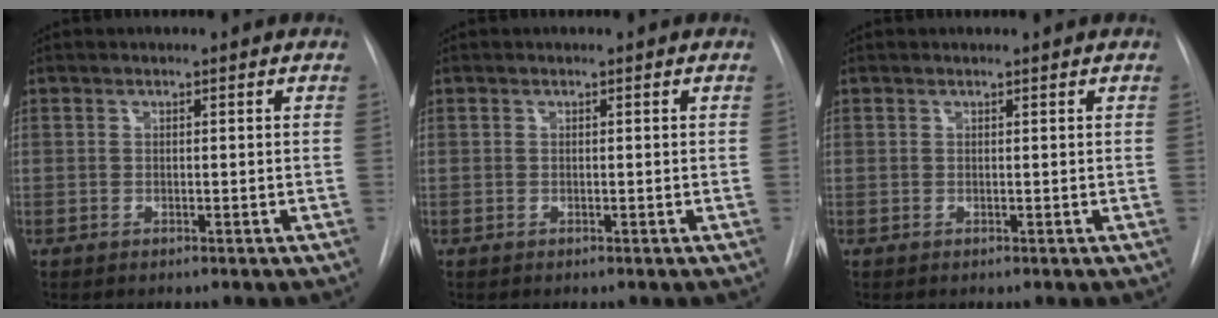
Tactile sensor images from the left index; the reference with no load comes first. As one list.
[{"total": 0.0}, {"total": 0.0}]